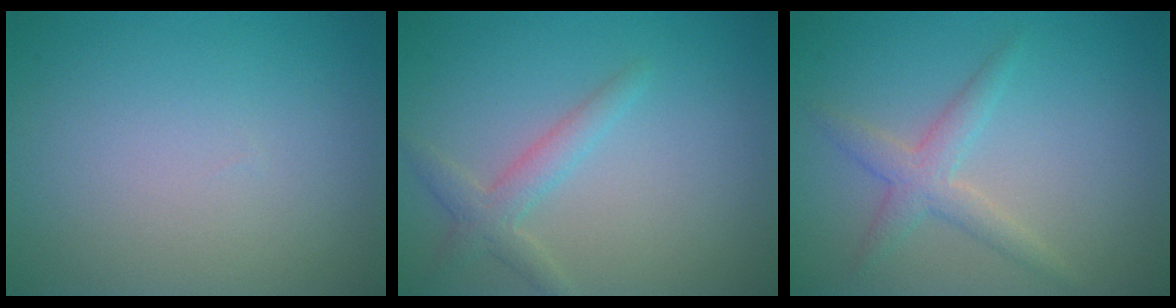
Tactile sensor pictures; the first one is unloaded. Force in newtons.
{"total": 2.3, "press": 2.3, "slide": 0.1}
{"total": 2.5, "press": 2.5, "slide": 0.1}